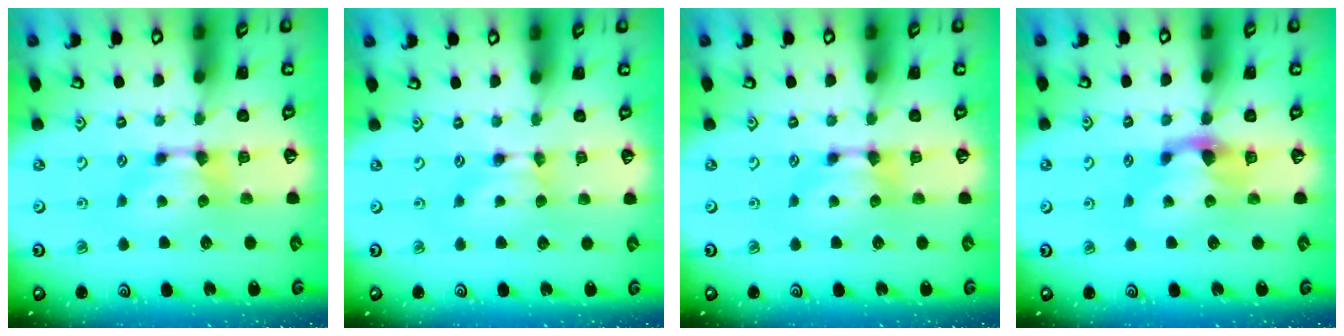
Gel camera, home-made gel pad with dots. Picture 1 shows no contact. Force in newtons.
{"total": 0.0}
{"total": 0.0}
{"total": 1.5, "press": 0.4, "slide": 1.4}